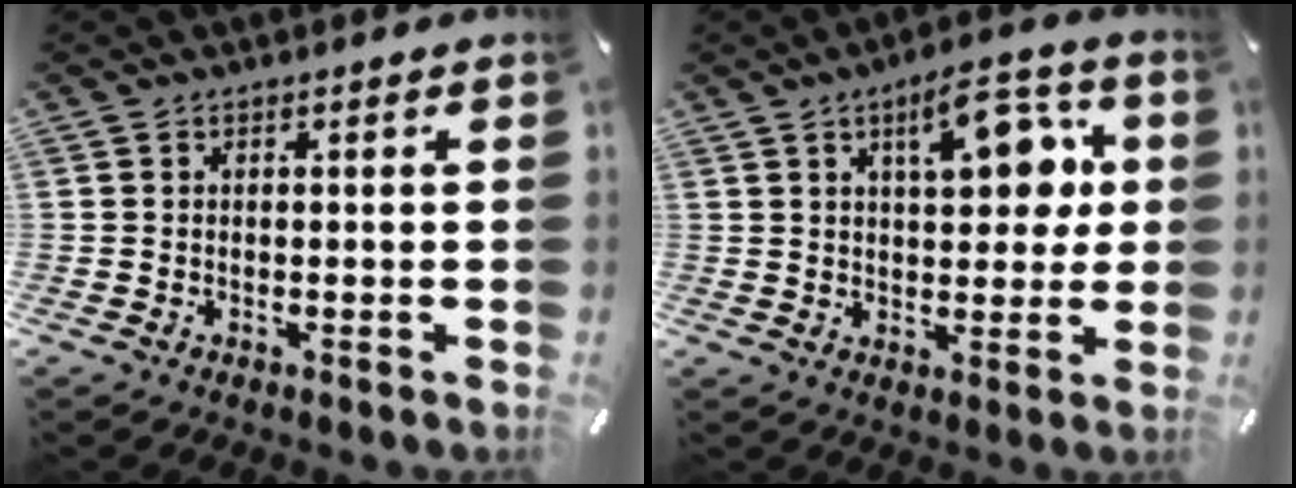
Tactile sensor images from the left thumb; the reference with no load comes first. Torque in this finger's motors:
{"motor_torque": [0.41, 0.41, 0.42, -0.11, 0.09]}